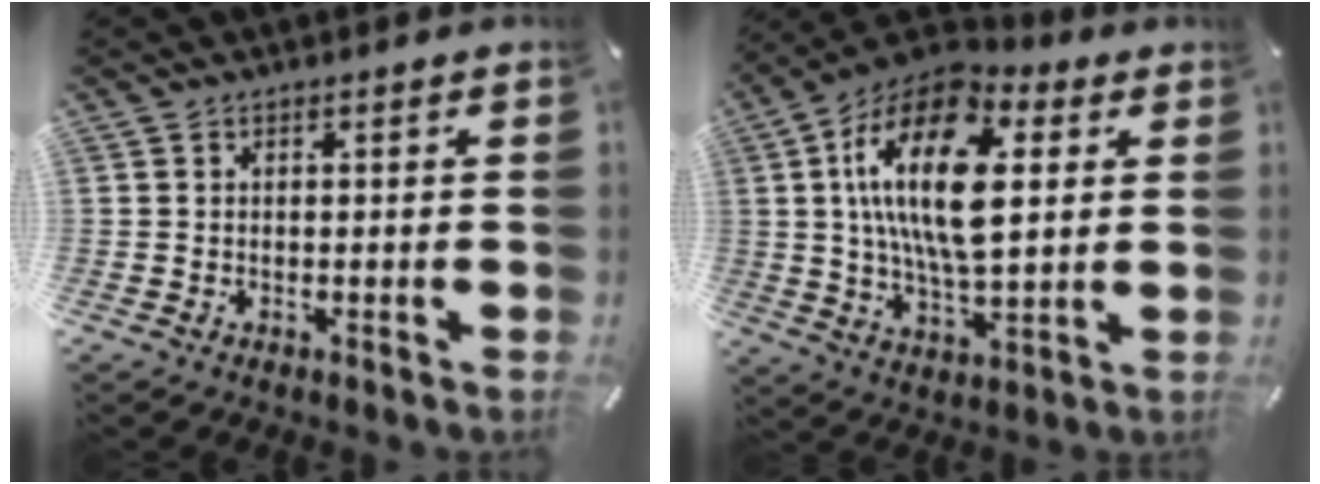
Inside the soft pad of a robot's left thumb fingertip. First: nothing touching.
{"total": 21.0, "force": [4.9, 10.9, 17.3], "torque": [-0.346, -0.007, 0.076]}